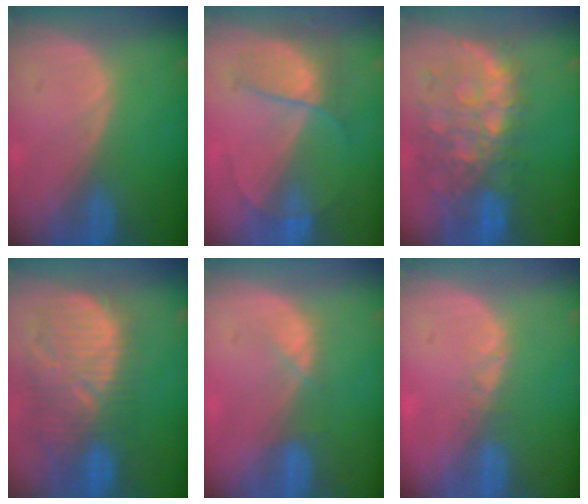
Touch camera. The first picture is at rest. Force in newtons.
{"total": 7.0, "press": 6.0, "slide": 3.6}
{"total": 11.2, "press": 9.8, "slide": 5.5}
{"total": 12.6, "press": 11.2, "slide": 5.8}
{"total": 2.3, "press": 2.2, "slide": 0.7}
{"total": 1.3, "press": 1.0, "slide": 0.8}